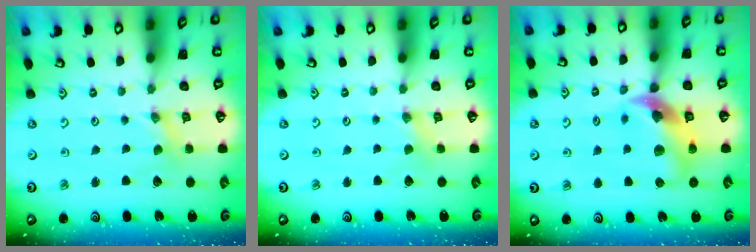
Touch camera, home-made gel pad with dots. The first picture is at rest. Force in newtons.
{"total": 1.7, "press": 1.6, "slide": 0.4}
{"total": 12.8, "press": 12.6, "slide": 2.0}